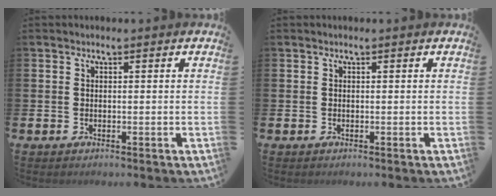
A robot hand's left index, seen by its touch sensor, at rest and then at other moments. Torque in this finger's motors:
{"motor_torque": [-0.01, 0.01, 0.00, 0.00]}